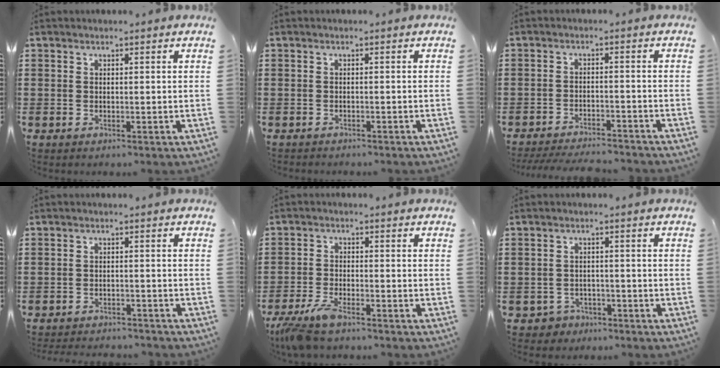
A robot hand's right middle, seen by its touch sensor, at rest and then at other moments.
{"total": 0.9, "force": [-0.8, 0.1, -0.1], "torque": [-0.002, 0.002, -0.019]}
{"total": 4.2, "force": [-4.1, 0.2, 0.8], "torque": [-0.021, -0.003, -0.085]}
{"total": 2.4, "force": [-2.4, 0.2, 0.0], "torque": [-0.006, -0.001, -0.050]}
{"total": 4.8, "force": [-4.1, 0.7, 2.5], "torque": [-0.068, -0.010, -0.085]}
{"total": 2.3, "force": [-2.0, 1.1, -0.1], "torque": [-0.009, 0.000, -0.045]}